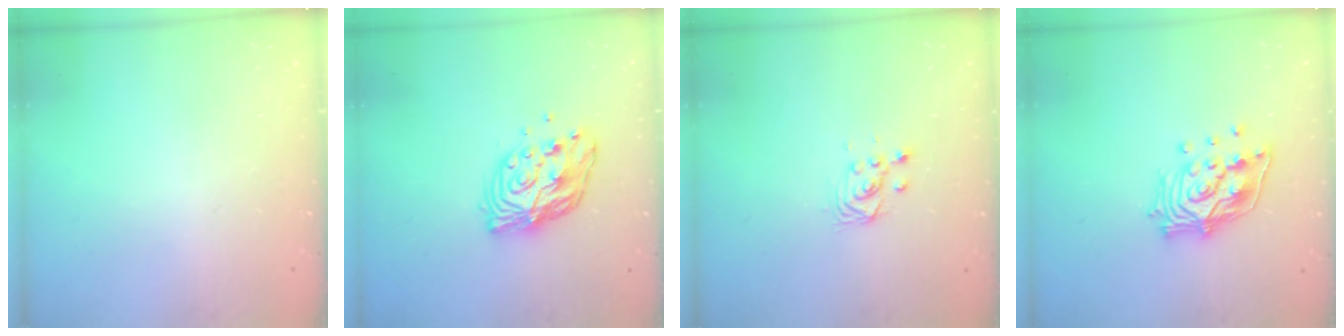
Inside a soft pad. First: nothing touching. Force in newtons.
{"total": 11.1, "press": 11.1, "slide": 1.1}
{"total": 3.3, "press": 3.1, "slide": 1.1}
{"total": 14.9, "press": 14.8, "slide": 2.2}